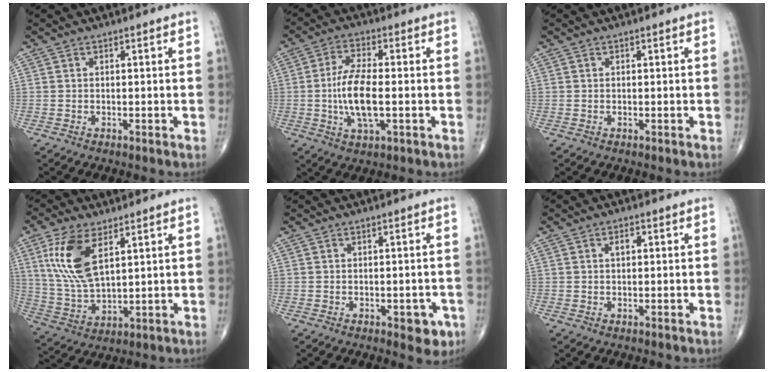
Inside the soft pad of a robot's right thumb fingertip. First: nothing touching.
{"total": 9.9, "force": [-1.2, 3.6, 9.1], "torque": [-0.185, 0.004, -0.024]}
{"total": 0.0}
{"total": 13.0, "force": [5.4, 6.0, 10.2], "torque": [-0.208, -0.018, 0.115]}
{"total": 4.2, "force": [-1.8, 2.2, 3.1], "torque": [-0.011, 0.004, -0.020]}
{"total": 1.6, "force": [0.3, 0.9, 1.3], "torque": [-0.017, 0.004, 0.004]}